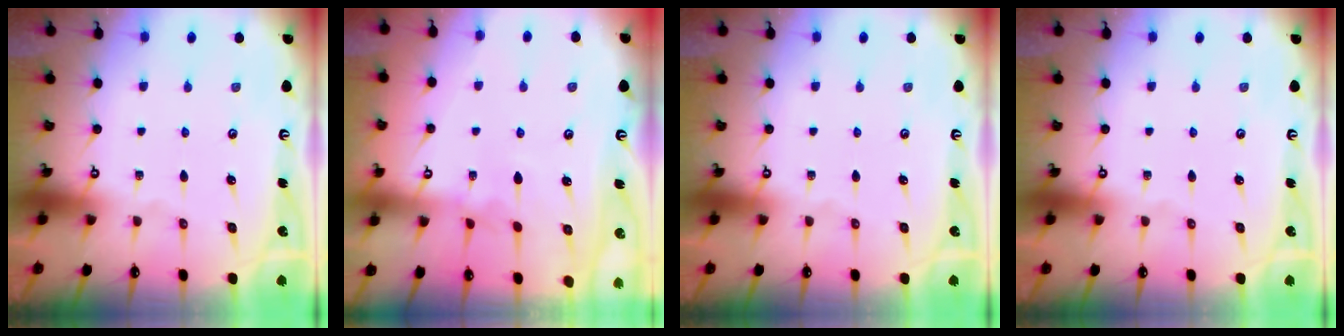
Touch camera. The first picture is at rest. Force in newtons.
{"total": 3.0, "press": 3.0, "slide": 0.3}
{"total": 0.0}
{"total": 0.0}